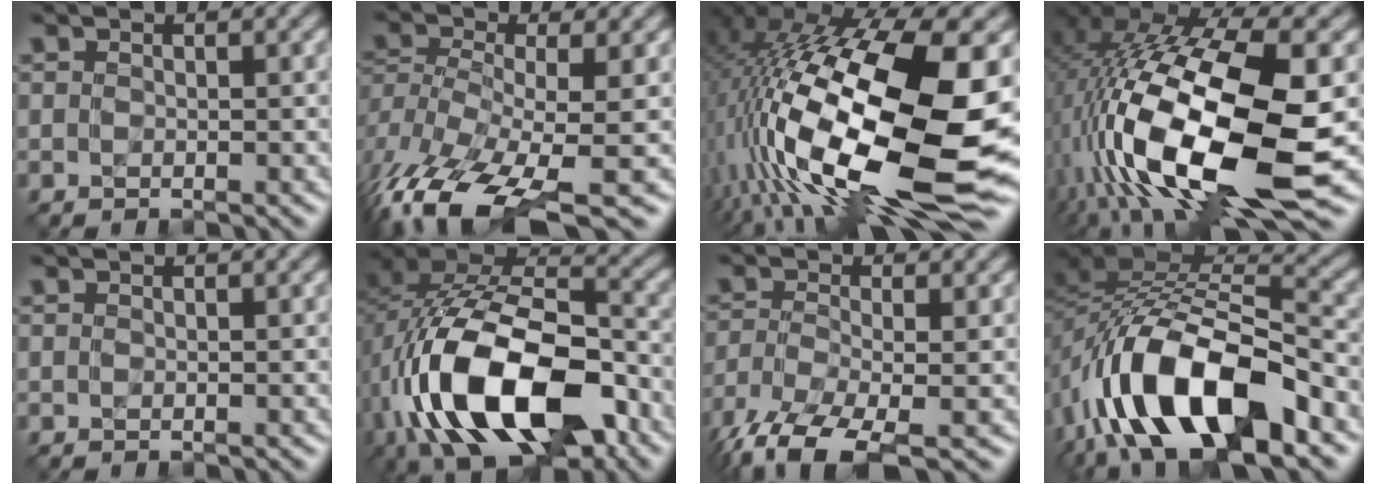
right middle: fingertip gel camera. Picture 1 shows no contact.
{"total": 10.7, "force": [-5.6, 4.2, 8.1], "torque": [-0.170, -0.018, -0.092]}
{"total": 20.4, "force": [-1.5, 8.7, 18.4], "torque": [-0.338, -0.032, -0.016]}
{"total": 17.4, "force": [-3.5, 7.6, 15.2], "torque": [-0.307, -0.019, -0.052]}
{"total": 0.0}
{"total": 16.5, "force": [-5.9, 8.8, 12.6], "torque": [-0.228, -0.008, -0.098]}
{"total": 8.3, "force": [-5.4, 2.8, 5.7], "torque": [-0.131, -0.024, -0.103]}
{"total": 14.4, "force": [-6.9, 6.5, 10.8], "torque": [-0.188, 0.010, -0.130]}